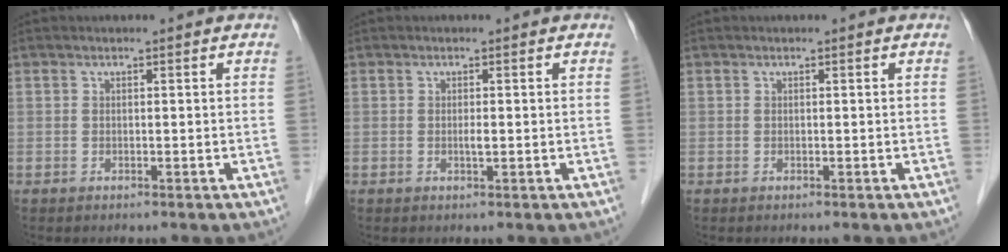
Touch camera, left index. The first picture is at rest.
{"total": 0.8, "force": [-0.1, 0.1, 0.8], "torque": [-0.016, -0.002, -0.001]}
{"total": 0.0}